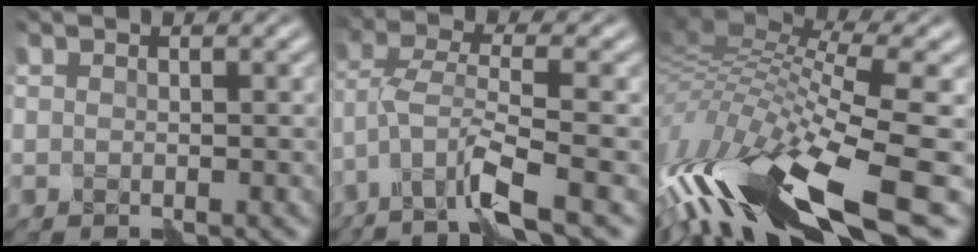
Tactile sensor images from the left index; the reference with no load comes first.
{"total": 5.5, "force": [-3.5, 0.2, 4.3], "torque": [-0.090, 0.009, -0.074]}
{"total": 15.2, "force": [-6.4, 3.9, 13.3], "torque": [-0.273, 0.014, -0.116]}